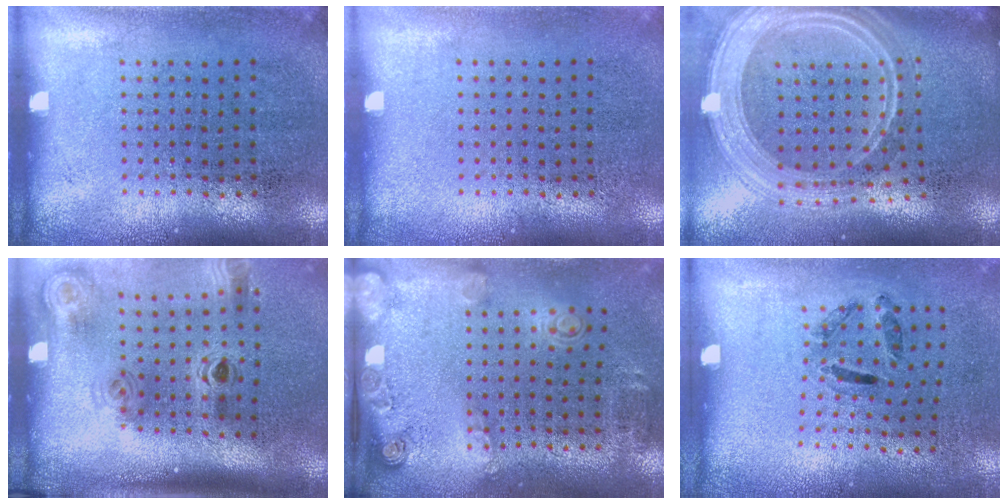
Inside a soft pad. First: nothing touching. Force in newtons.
{"total": 0.0}
{"total": 2.9, "press": 2.3, "slide": 1.7}
{"total": 2.1, "press": 1.4, "slide": 1.5}
{"total": 1.9, "press": 1.3, "slide": 1.4}
{"total": 1.3, "press": 0.6, "slide": 1.1}